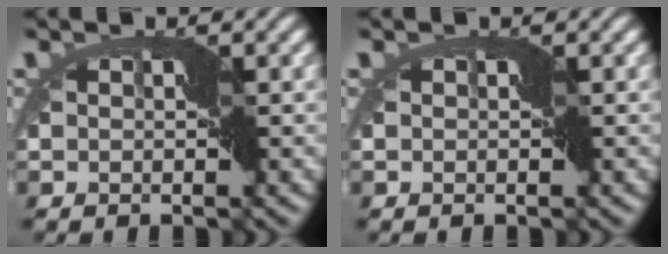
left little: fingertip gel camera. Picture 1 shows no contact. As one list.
[{"total": 0.0}]